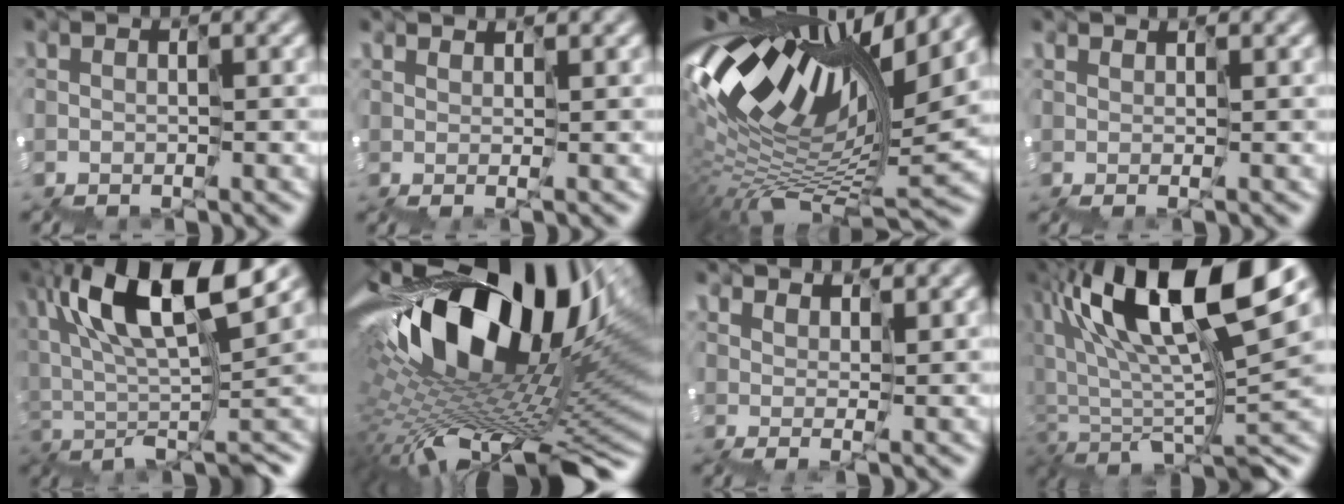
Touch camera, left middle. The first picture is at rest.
{"total": 1.6, "force": [1.4, -0.6, 0.2], "torque": [-0.005, 0.002, 0.032]}
{"total": 13.5, "force": [6.1, 4.6, 11.1], "torque": [-0.227, 0.024, 0.105]}
{"total": 1.3, "force": [1.1, -0.6, 0.2], "torque": [-0.005, 0.002, 0.023]}
{"total": 11.4, "force": [5.0, 2.2, 10.0], "torque": [-0.148, 0.016, 0.090]}
{"total": 17.2, "force": [3.6, 8.0, 14.8], "torque": [-0.248, -0.016, 0.074]}
{"total": 2.1, "force": [1.9, -0.7, -0.3], "torque": [0.001, -0.001, 0.042]}
{"total": 12.8, "force": [4.7, 4.3, 11.1], "torque": [-0.199, 0.011, 0.089]}